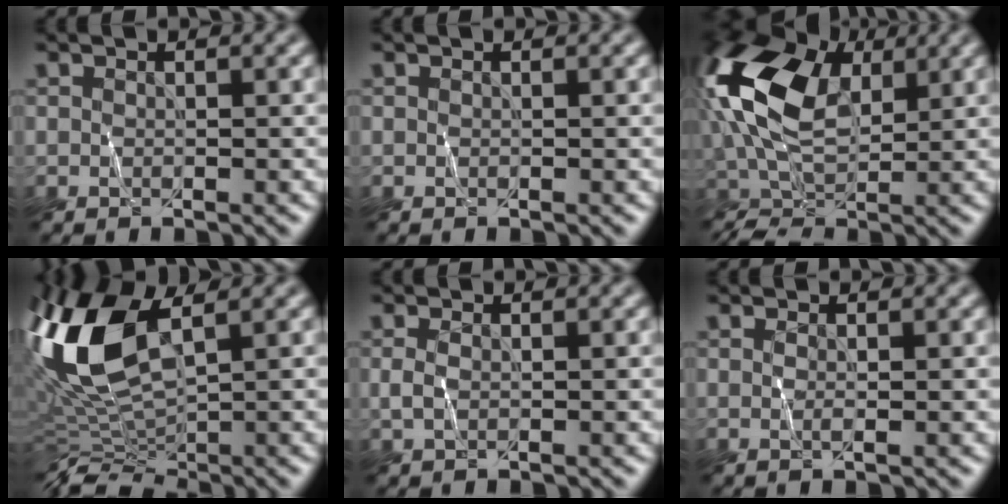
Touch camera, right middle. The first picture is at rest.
{"total": 0.0}
{"total": 13.5, "force": [3.2, 8.1, 10.3], "torque": [-0.229, 0.018, 0.058]}
{"total": 9.8, "force": [2.3, 4.4, 8.4], "torque": [-0.186, 0.013, 0.036]}
{"total": 0.7, "force": [0.2, 0.4, 0.6], "torque": [-0.016, 0.004, 0.003]}
{"total": 0.6, "force": [0.3, 0.2, 0.5], "torque": [-0.011, 0.000, 0.002]}